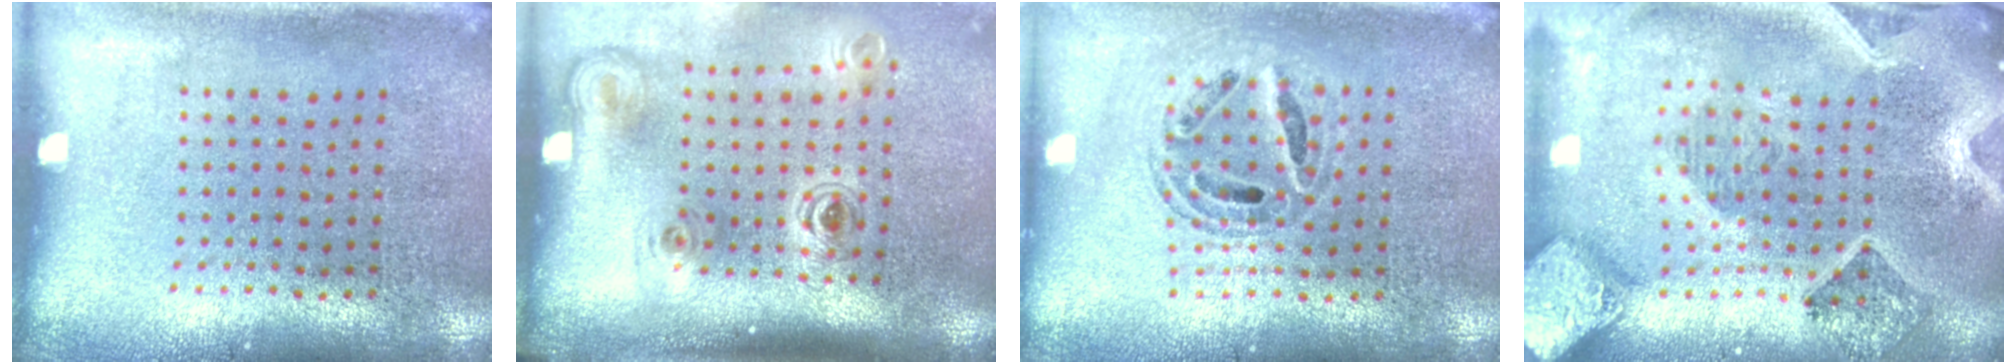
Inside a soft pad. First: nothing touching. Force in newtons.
{"total": 2.2, "press": 1.5, "slide": 1.6}
{"total": 0.7, "press": 0.7, "slide": 0.3}
{"total": 3.0, "press": 2.6, "slide": 1.5}